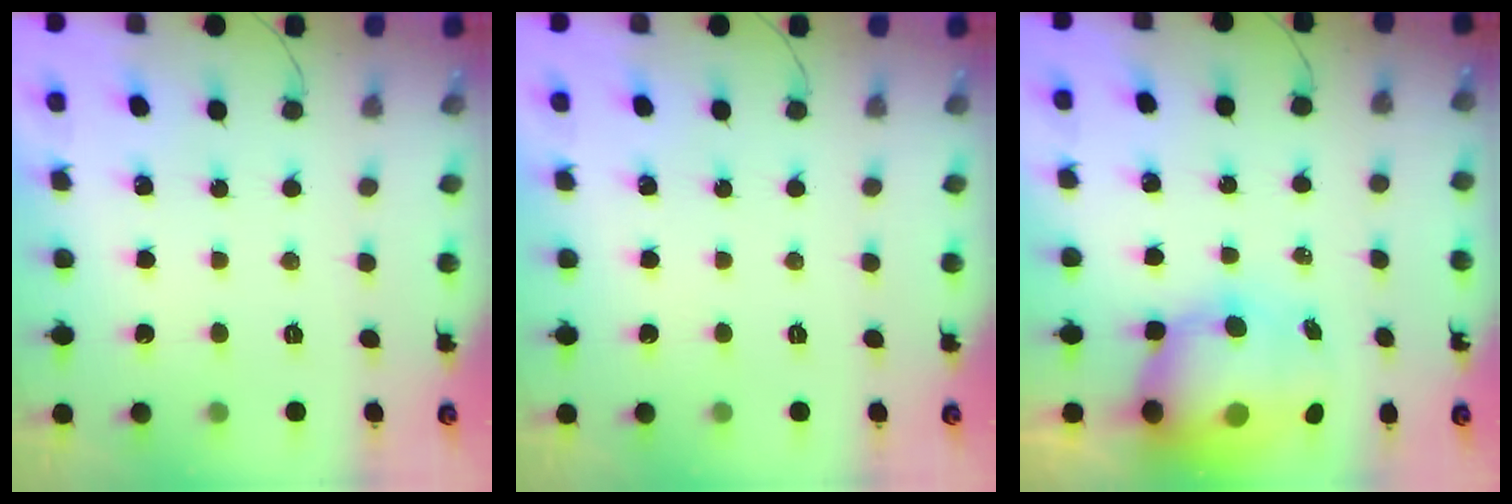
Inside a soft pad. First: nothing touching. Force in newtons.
{"total": 0.0}
{"total": 12.0, "press": 11.7, "slide": 2.7}